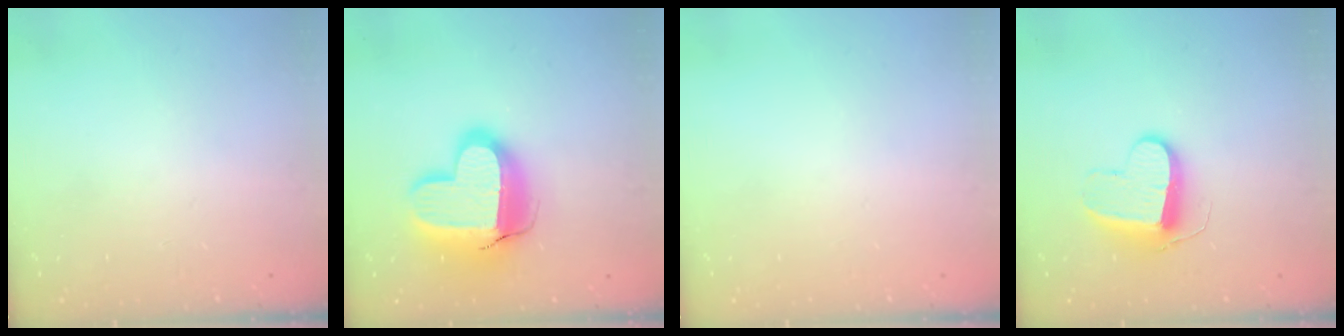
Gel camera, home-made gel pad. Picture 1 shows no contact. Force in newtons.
{"total": 18.3, "press": 18.3, "slide": 1.4}
{"total": 0.0}
{"total": 10.6, "press": 10.6, "slide": 0.9}